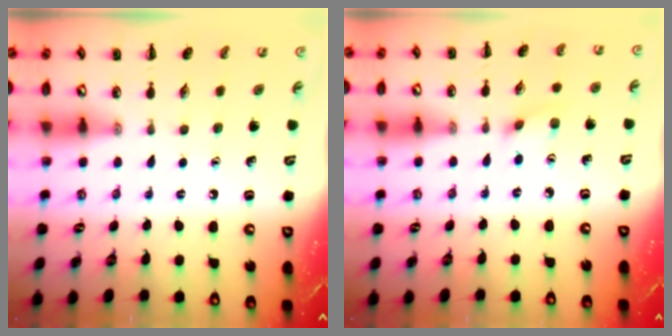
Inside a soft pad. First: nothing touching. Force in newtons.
{"total": 2.7, "press": 2.5, "slide": 1.0}